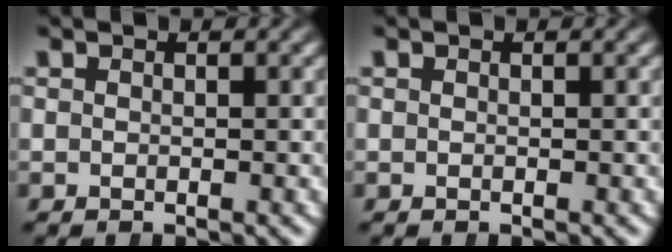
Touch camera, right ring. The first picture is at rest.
{"total": 0.0}